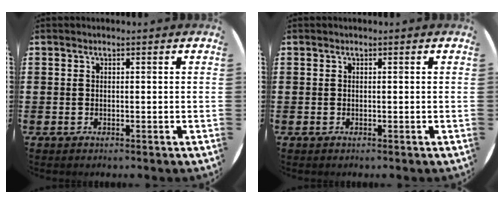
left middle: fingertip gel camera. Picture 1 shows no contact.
{"total": 0.0}